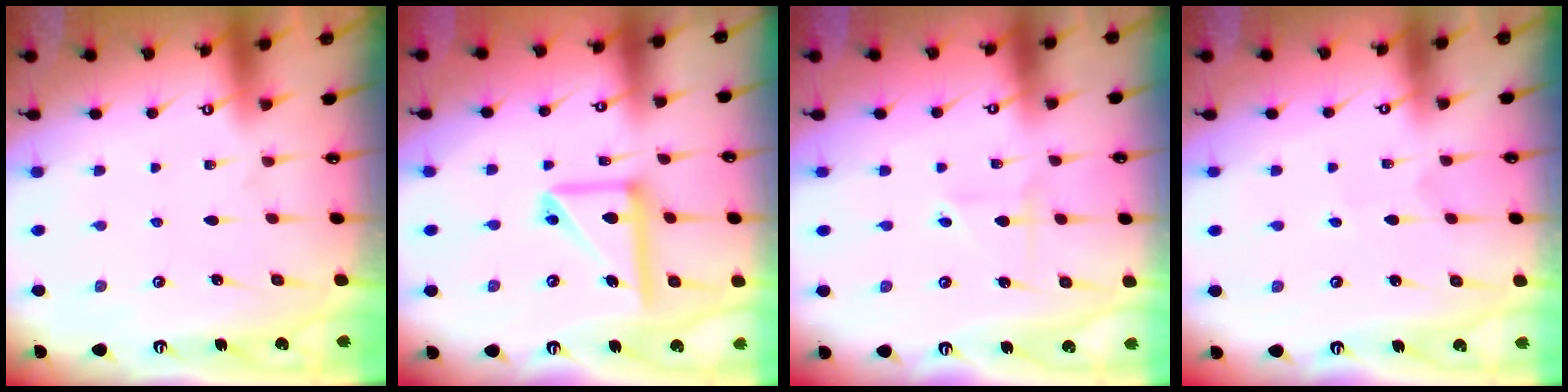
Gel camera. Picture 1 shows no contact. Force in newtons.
{"total": 14.0, "press": 13.9, "slide": 1.9}
{"total": 2.3, "press": 2.3, "slide": 0.4}
{"total": 2.6, "press": 2.6, "slide": 0.3}